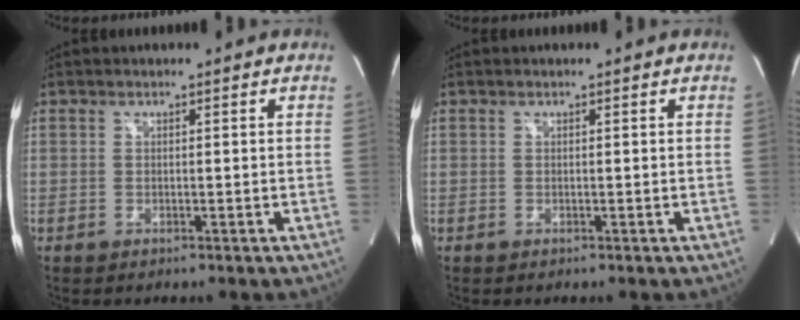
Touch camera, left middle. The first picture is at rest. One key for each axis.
{"total": 0.0}